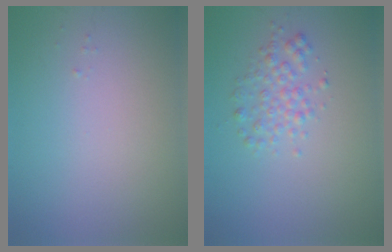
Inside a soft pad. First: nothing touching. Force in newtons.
{"total": 2.2, "press": 2.2, "slide": 0.0}